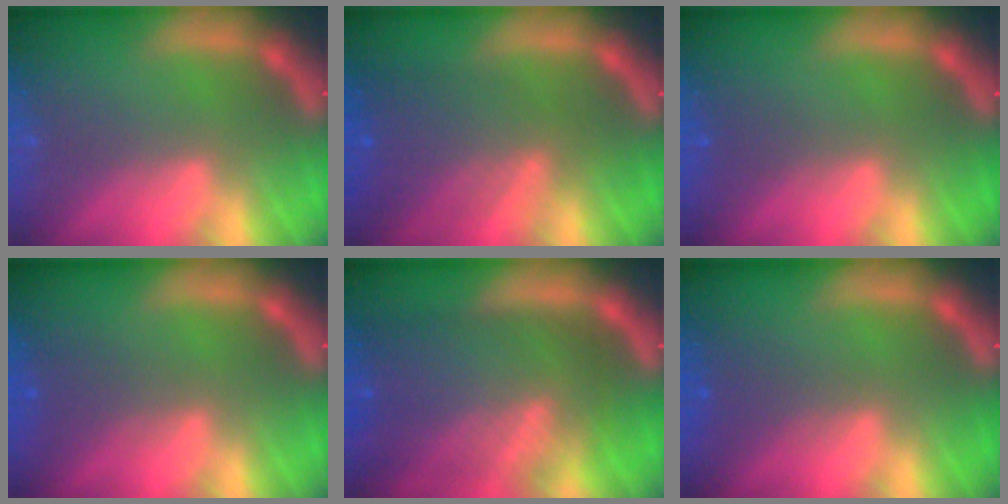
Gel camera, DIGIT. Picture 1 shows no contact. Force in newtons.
{"total": 6.0}
{"total": 1.0}
{"total": 1.9}
{"total": 10.1}
{"total": 2.0}